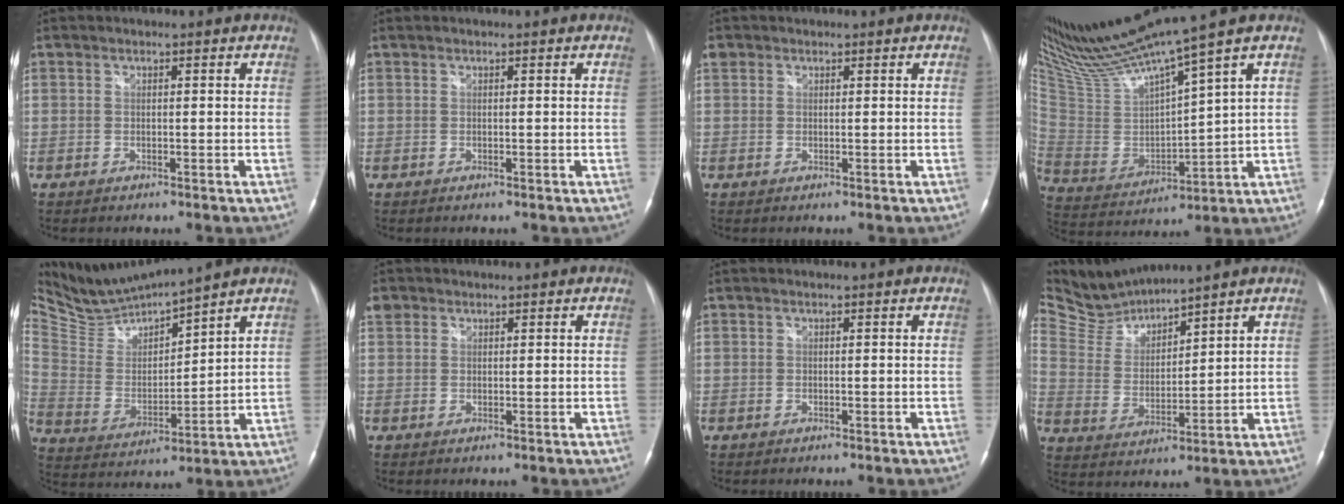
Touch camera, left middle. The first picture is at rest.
{"total": 0.0}
{"total": 1.6, "force": [0.8, 1.3, 0.3], "torque": [-0.004, 0.016, 0.015]}
{"total": 16.7, "force": [13.9, -1.8, 9.0], "torque": [-0.172, -0.013, 0.272]}
{"total": 10.7, "force": [10.5, -0.8, 1.9], "torque": [-0.056, -0.004, 0.222]}
{"total": 2.5, "force": [1.3, 2.0, 0.5], "torque": [-0.008, 0.016, 0.025]}
{"total": 0.0}
{"total": 8.1, "force": [8.1, -0.2, 0.6], "torque": [-0.038, 0.007, 0.180]}